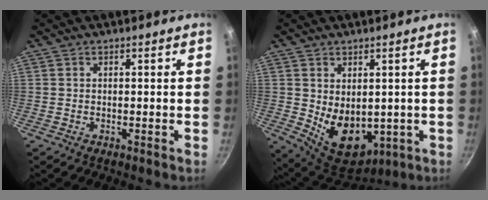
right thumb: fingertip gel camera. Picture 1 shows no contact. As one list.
[{"total": 11.8, "force": [-0.1, 8.1, 8.5], "torque": [-0.105, -0.027, 0.027]}]